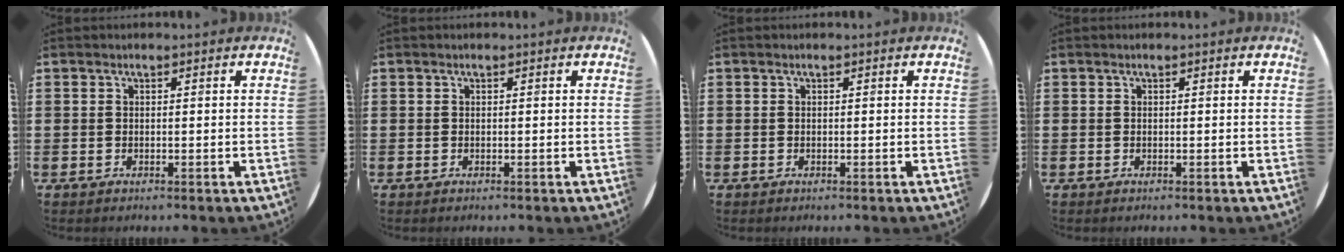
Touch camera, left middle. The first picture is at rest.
{"total": 0.0}
{"total": 0.0}
{"total": 0.0}